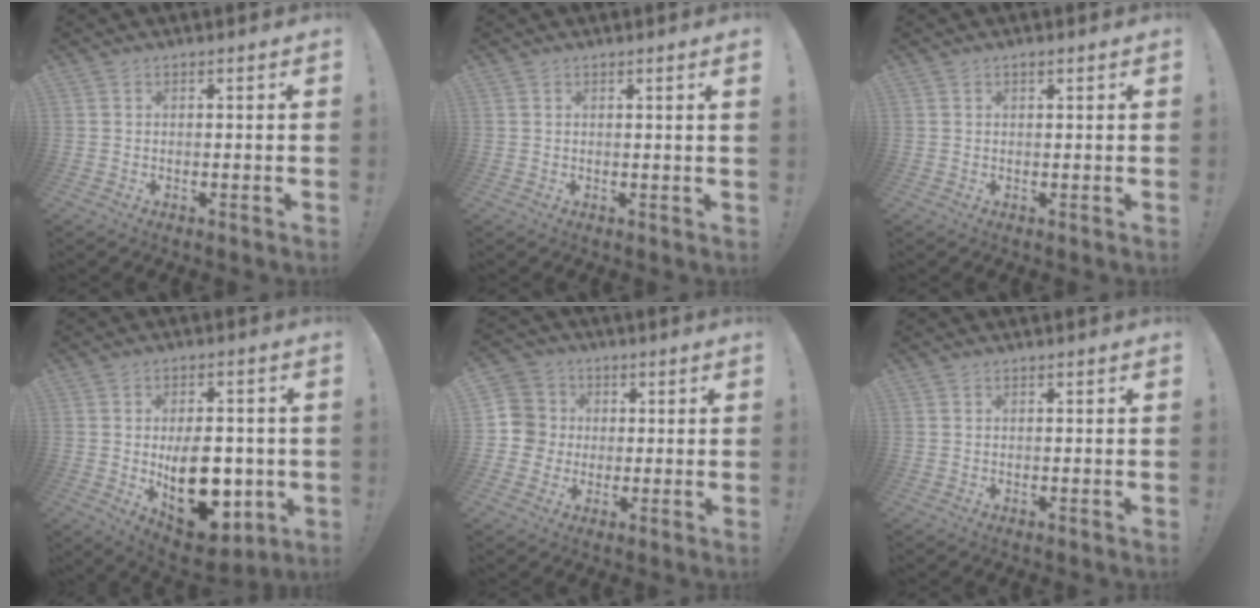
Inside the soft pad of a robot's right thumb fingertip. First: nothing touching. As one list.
[{"total": 1.3, "force": [0.7, -0.5, 1.0], "torque": [-0.010, -0.007, 0.008]}, {"total": 0.7, "force": [0.5, 0.3, 0.3], "torque": [-0.007, 0.001, 0.009]}, {"total": 16.7, "force": [-2.4, 10.6, 12.7], "torque": [-0.171, 0.001, -0.025]}, {"total": 8.8, "force": [0.2, 8.6, 1.9], "torque": [-0.033, 0.007, 0.008]}, {"total": 0.0}]